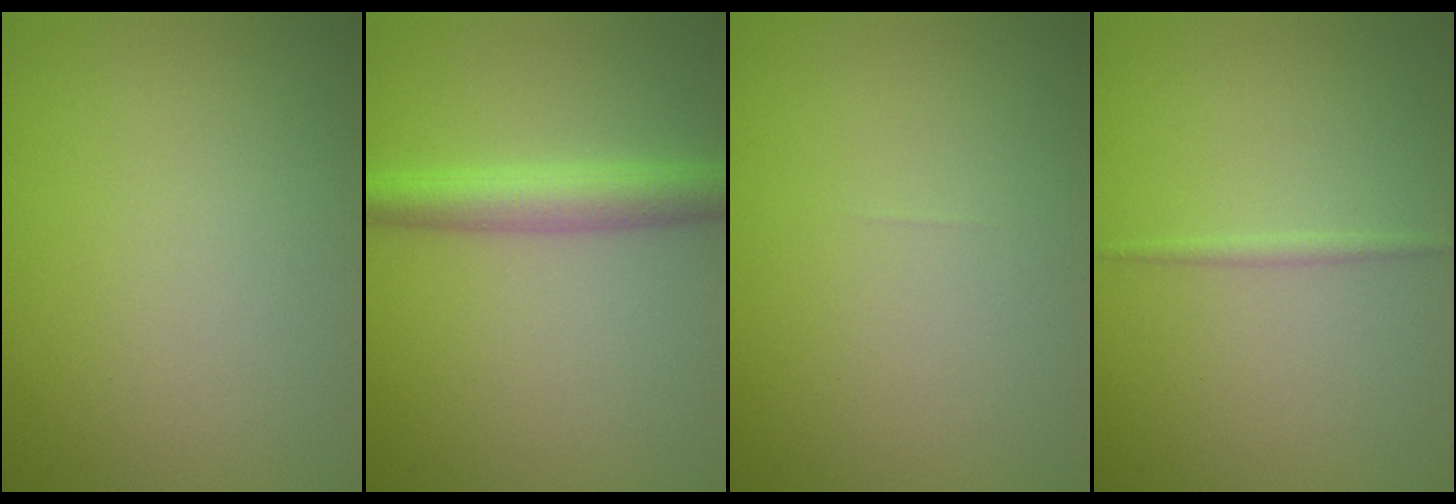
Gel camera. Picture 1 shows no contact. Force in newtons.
{"total": 3.9, "press": 3.9, "slide": 0.0}
{"total": 0.0}
{"total": 0.7, "press": 0.7, "slide": 0.0}